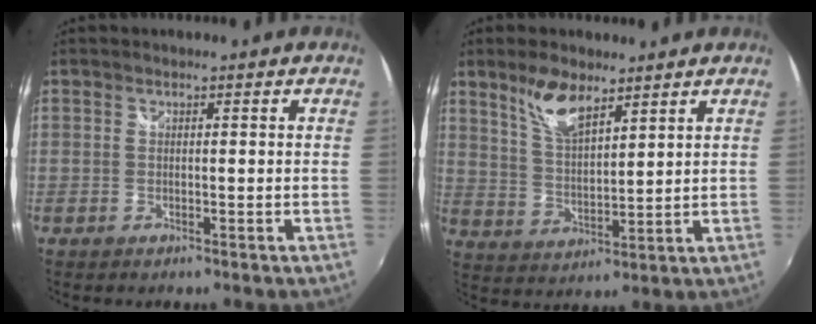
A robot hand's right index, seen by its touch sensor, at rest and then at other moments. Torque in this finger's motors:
{"motor_torque": [0.52, 0.33, 0.37, 0.08]}